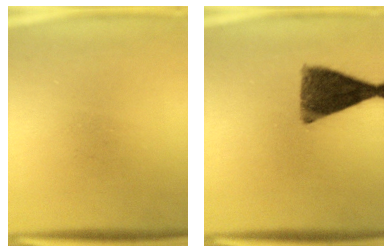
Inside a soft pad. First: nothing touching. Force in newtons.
{"total": 10.5}